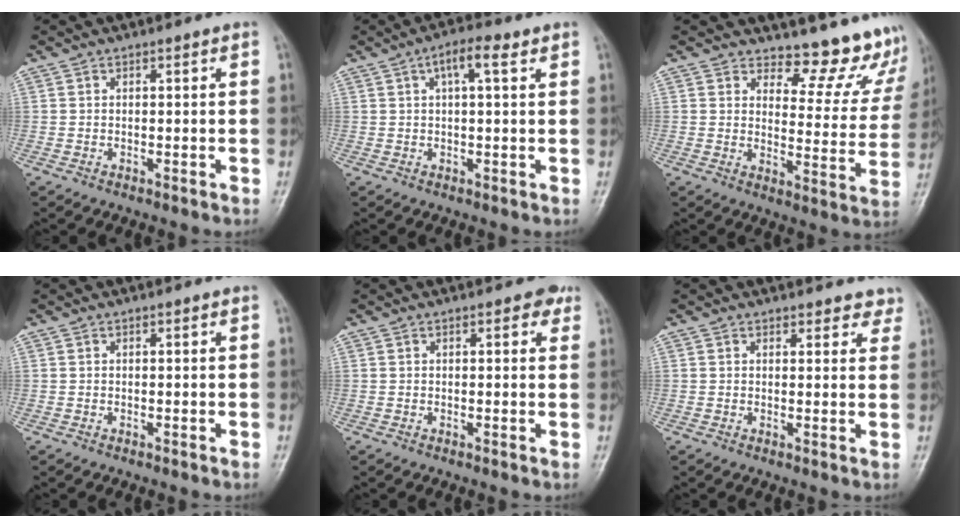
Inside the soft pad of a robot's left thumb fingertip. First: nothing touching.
{"total": 5.2, "force": [2.3, 1.7, 4.4], "torque": [-0.073, 0.012, 0.033]}
{"total": 13.4, "force": [12.2, 4.7, 2.9], "torque": [0.008, -0.126, 0.132]}
{"total": 0.0}
{"total": 1.9, "force": [1.0, 1.2, 1.0], "torque": [0.006, -0.001, 0.007]}
{"total": 4.3, "force": [3.8, 2.0, 0.0], "torque": [0.040, -0.020, 0.024]}